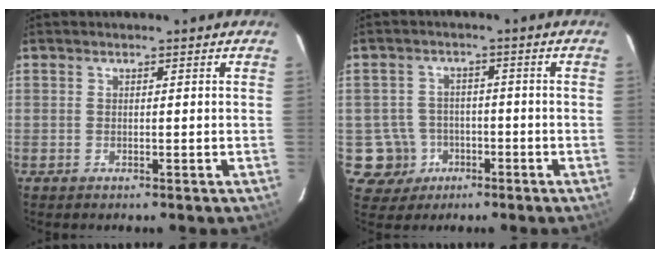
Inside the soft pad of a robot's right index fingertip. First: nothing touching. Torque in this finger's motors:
{"motor_torque": [0.06, -0.12, -0.43, -0.19]}